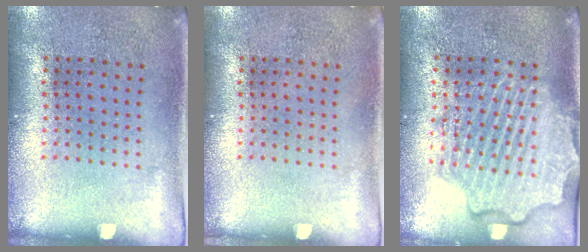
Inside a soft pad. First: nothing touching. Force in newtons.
{"total": 0.0}
{"total": 4.4, "press": 4.3, "slide": 0.4}